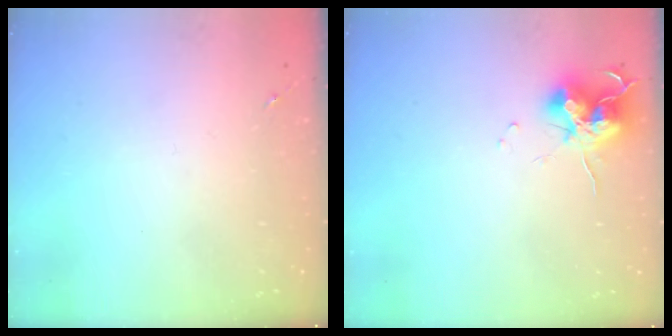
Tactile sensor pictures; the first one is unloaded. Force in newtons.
{"total": 12.7, "press": 12.7, "slide": 1.2}